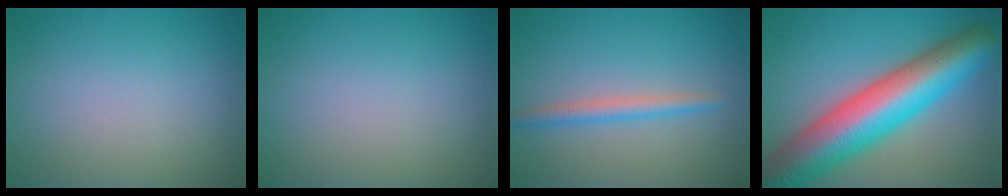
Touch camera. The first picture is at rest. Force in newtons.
{"total": 0.0}
{"total": 2.1, "press": 2.1, "slide": 0.1}
{"total": 13.1, "press": 13.1, "slide": 0.4}